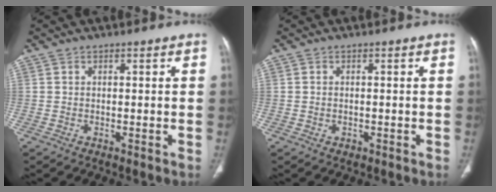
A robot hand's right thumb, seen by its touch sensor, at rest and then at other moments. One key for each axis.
{"total": 0.9, "fx": -0.2, "fy": 0.7, "fz": 0.5, "tx": -0.012, "ty": 0.002, "tz": 0.001}